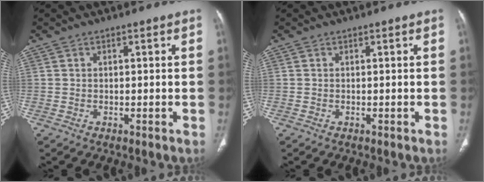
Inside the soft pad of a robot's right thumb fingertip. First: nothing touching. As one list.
[{"total": 0.0}]